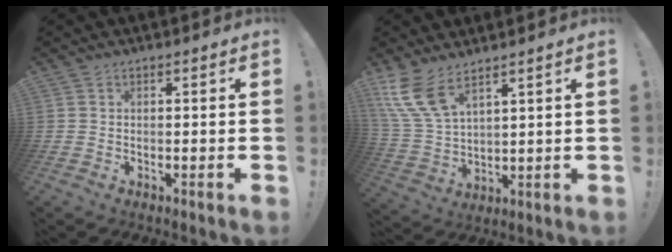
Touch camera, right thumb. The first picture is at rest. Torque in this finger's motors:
{"motor_torque": [0.67, 2.53, 1.00, 0.77, 0.33]}